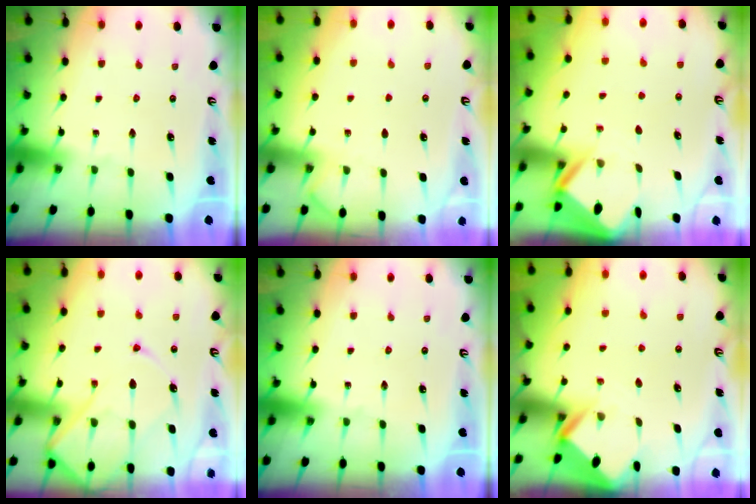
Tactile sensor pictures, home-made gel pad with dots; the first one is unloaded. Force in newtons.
{"total": 3.3, "press": 3.3, "slide": 0.4}
{"total": 3.0, "press": 3.0, "slide": 0.3}
{"total": 13.4, "press": 13.4, "slide": 1.5}
{"total": 0.0}
{"total": 2.0, "press": 2.0, "slide": 0.2}